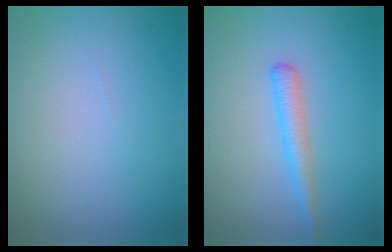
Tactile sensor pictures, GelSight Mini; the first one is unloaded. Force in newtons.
{"total": 2.0, "press": 1.9, "slide": 0.1}